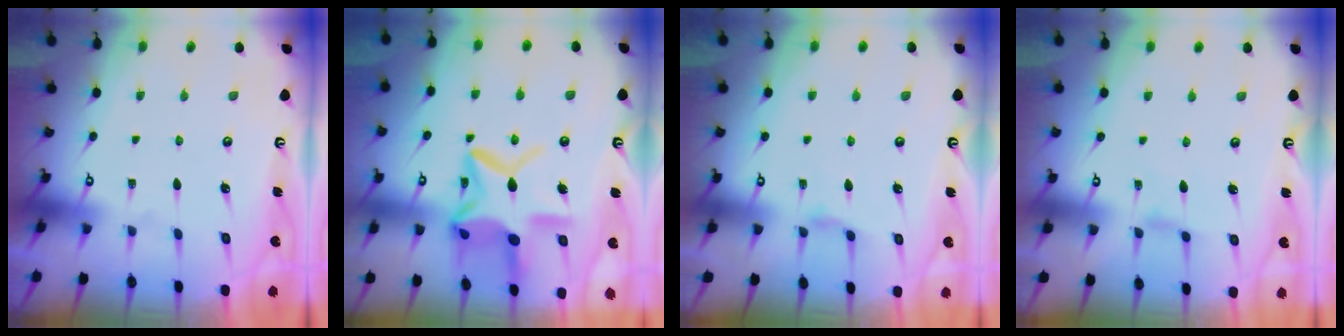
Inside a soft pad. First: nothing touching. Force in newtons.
{"total": 16.7, "press": 16.7, "slide": 1.3}
{"total": 2.3, "press": 2.3, "slide": 0.4}
{"total": 1.1, "press": 1.1, "slide": 0.3}